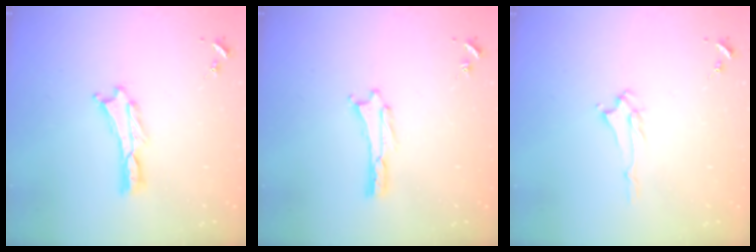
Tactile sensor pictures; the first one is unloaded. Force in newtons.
{"total": 1.1, "press": 1.1, "slide": 0.1}
{"total": 1.4, "press": 1.4, "slide": 0.3}